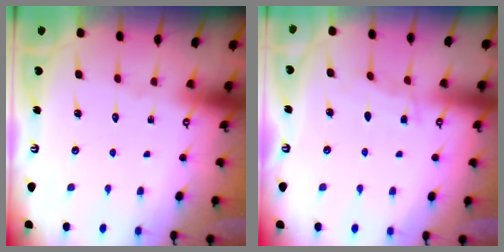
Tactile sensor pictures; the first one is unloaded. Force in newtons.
{"total": 2.9, "press": 2.9, "slide": 0.3}